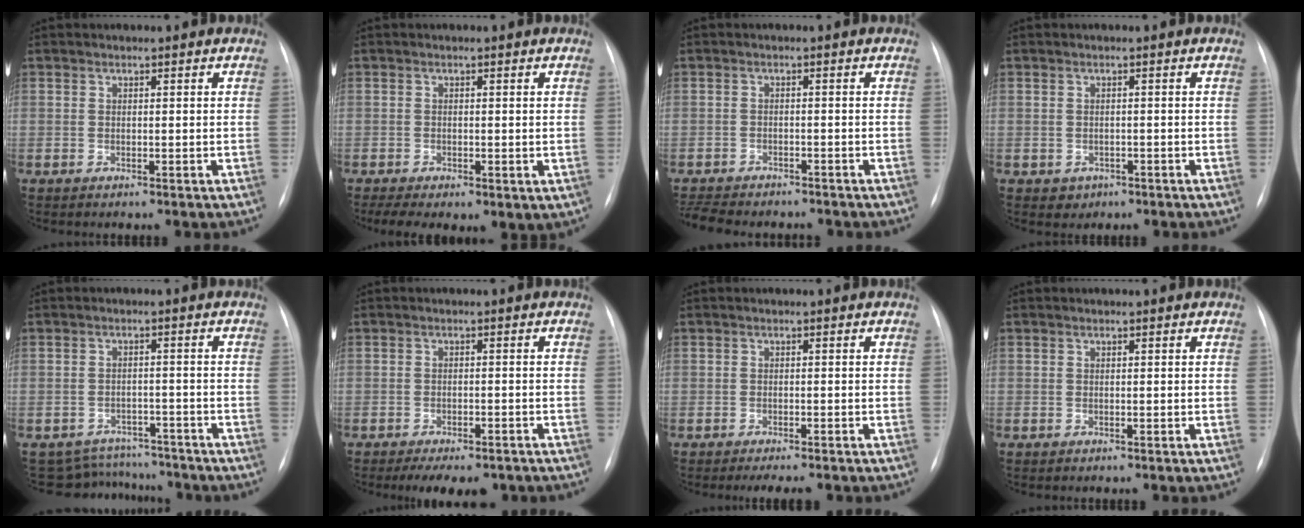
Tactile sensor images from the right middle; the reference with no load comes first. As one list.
[{"total": 7.8, "force": [-3.0, 4.1, 5.9], "torque": [-0.120, -0.013, -0.041]}, {"total": 9.7, "force": [-8.6, 2.7, 3.5], "torque": [-0.069, -0.007, -0.119]}, {"total": 1.8, "force": [-0.9, 1.5, 0.3], "torque": [-0.006, 0.003, -0.006]}, {"total": 7.2, "force": [-6.9, 2.1, -1.0], "torque": [0.012, 0.021, -0.089]}, {"total": 8.2, "force": [-6.4, 3.2, 4.1], "torque": [-0.050, 0.000, -0.081]}, {"total": 3.8, "force": [-3.1, 0.6, 2.0], "torque": [-0.025, -0.008, -0.038]}, {"total": 0.0}]